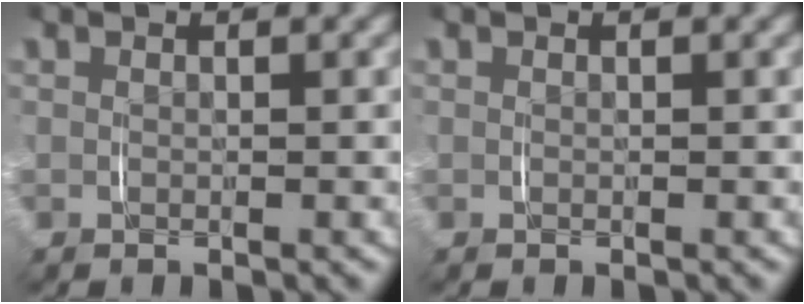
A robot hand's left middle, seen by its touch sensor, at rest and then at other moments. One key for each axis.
{"total": 0.0}